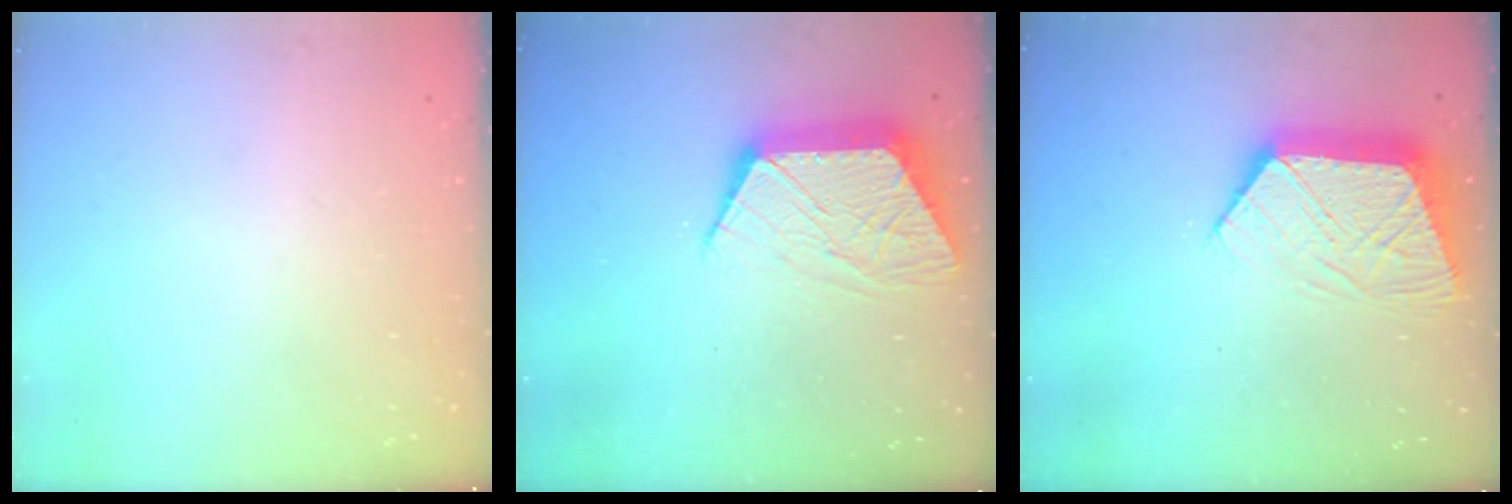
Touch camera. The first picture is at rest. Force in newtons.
{"total": 12.4, "press": 12.4, "slide": 0.8}
{"total": 11.9, "press": 11.8, "slide": 0.9}